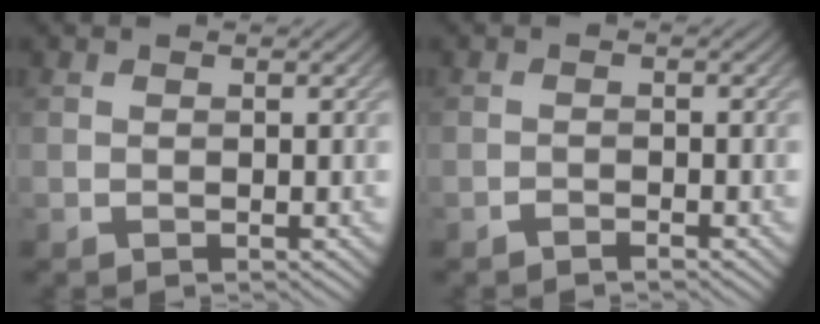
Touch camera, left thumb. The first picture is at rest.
{"total": 0.9, "force": [-0.8, 0.1, 0.4], "torque": [-0.005, 0.001, -0.016]}